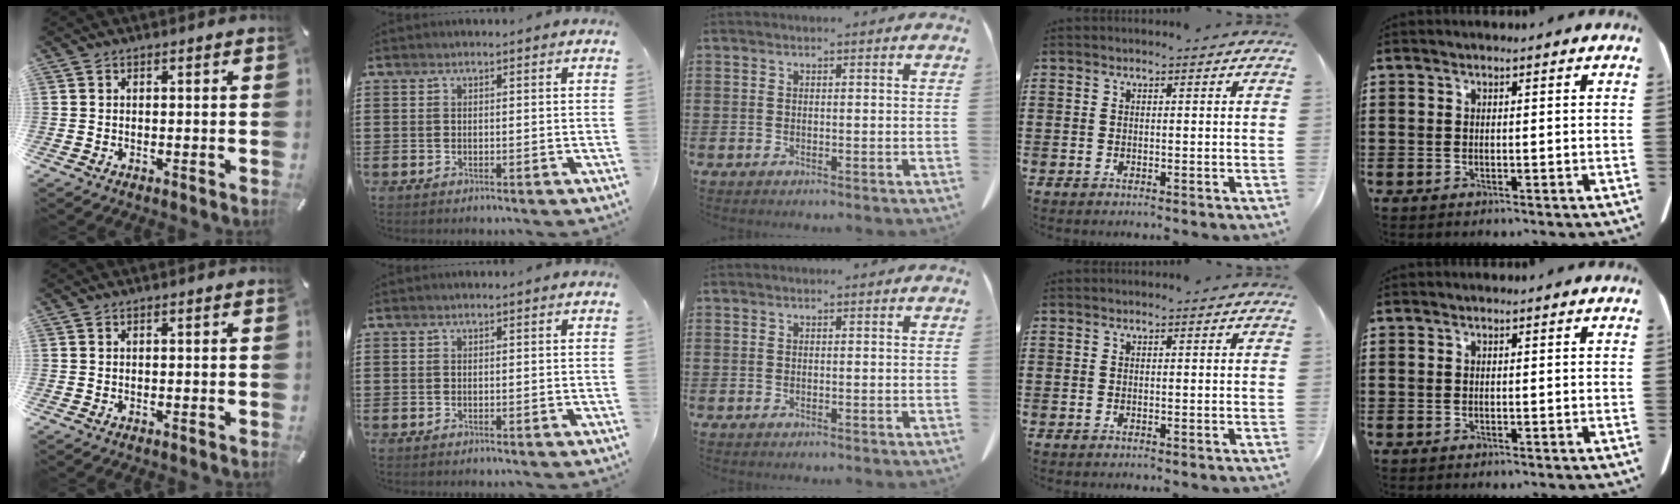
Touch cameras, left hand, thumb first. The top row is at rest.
{}